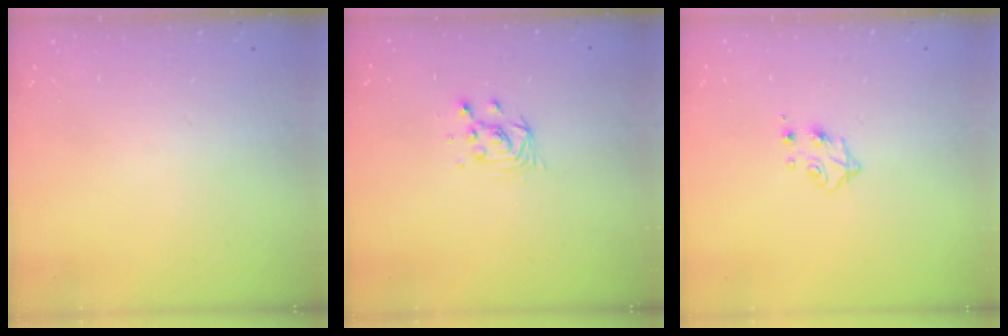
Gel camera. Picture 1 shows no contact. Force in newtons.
{"total": 4.1, "press": 4.1, "slide": 0.3}
{"total": 4.9, "press": 4.8, "slide": 0.7}